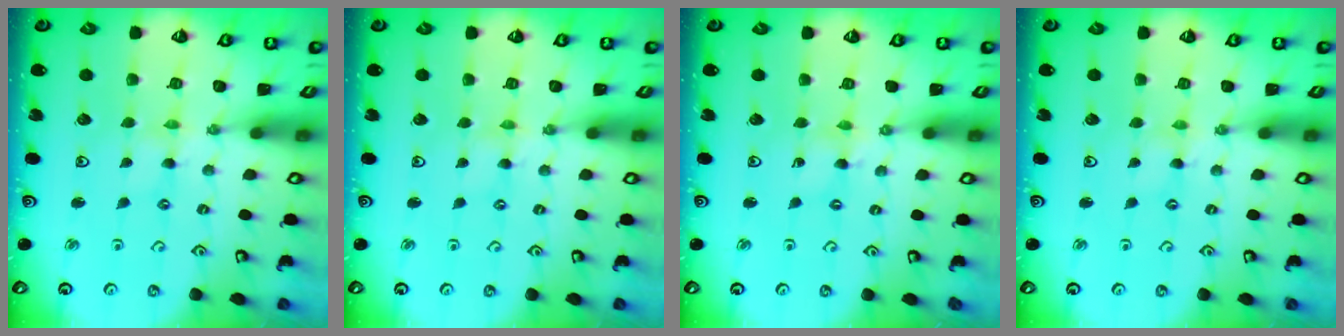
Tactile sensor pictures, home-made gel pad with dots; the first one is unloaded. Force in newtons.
{"total": 0.6, "press": 0.6, "slide": 0.1}
{"total": 0.9, "press": 0.9, "slide": 0.2}
{"total": 0.6, "press": 0.6, "slide": 0.1}